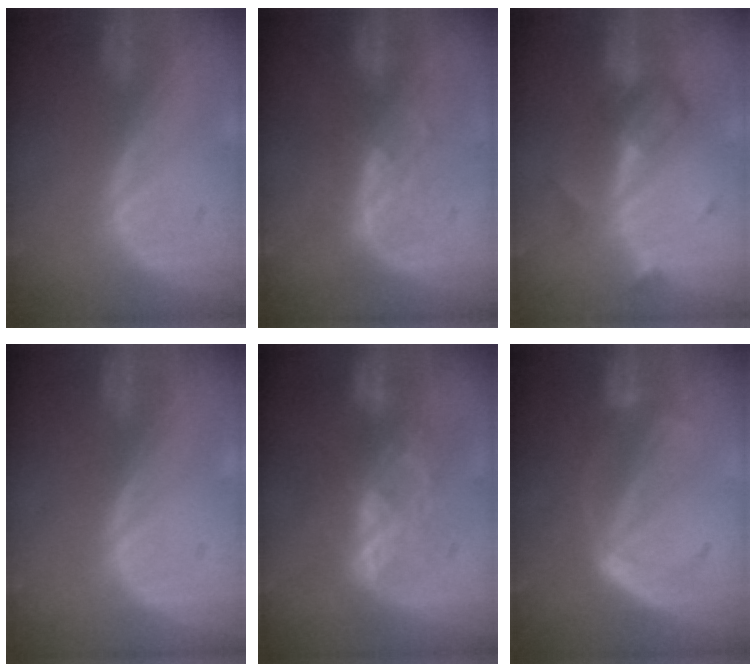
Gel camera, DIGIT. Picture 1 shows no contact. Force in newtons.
{"total": 3.8, "press": 3.8, "slide": 0.6}
{"total": 6.0, "press": 5.2, "slide": 3.0}
{"total": 0.0}
{"total": 6.6, "press": 6.5, "slide": 1.3}
{"total": 4.8, "press": 4.6, "slide": 1.3}